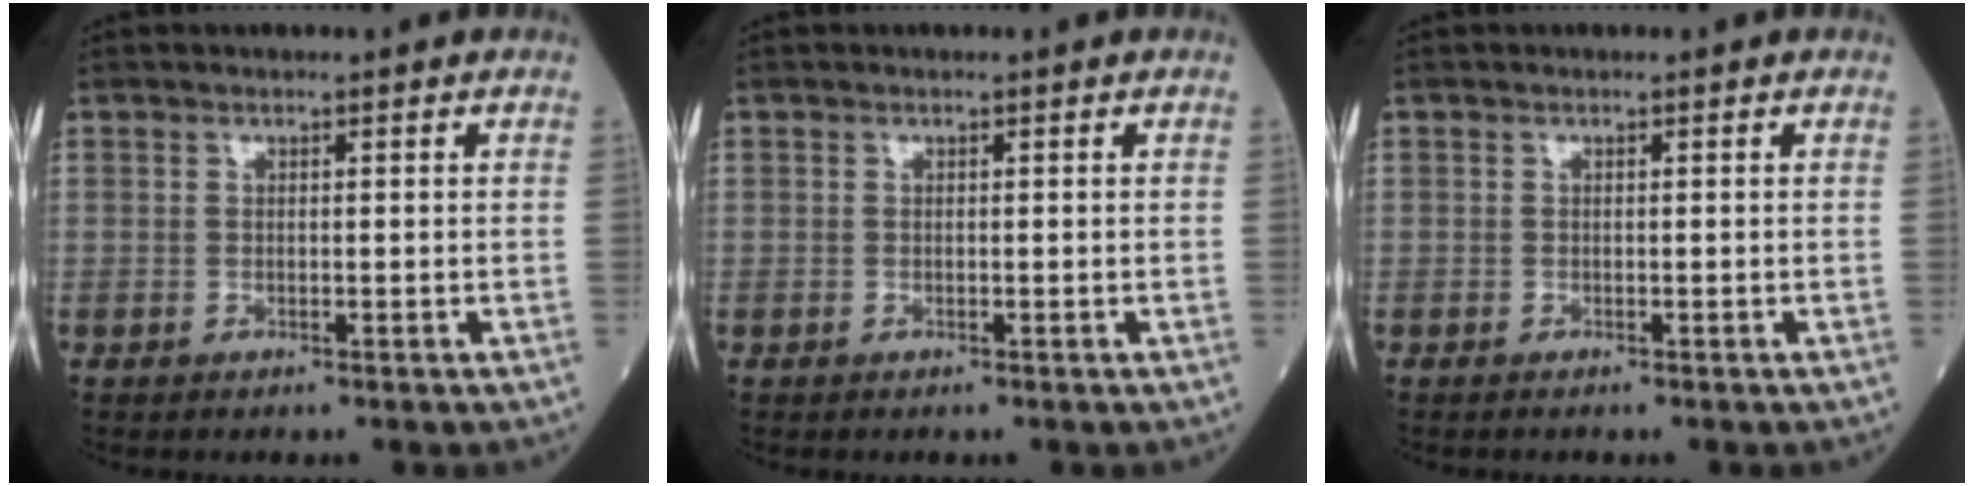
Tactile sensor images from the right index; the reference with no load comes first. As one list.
[{"total": 0.0}, {"total": 0.0}]